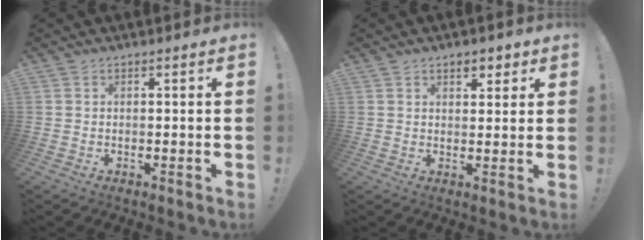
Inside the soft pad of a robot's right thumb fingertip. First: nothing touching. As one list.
[{"total": 3.6, "force": [2.3, 2.4, 1.4], "torque": [-0.007, -0.010, 0.037]}]